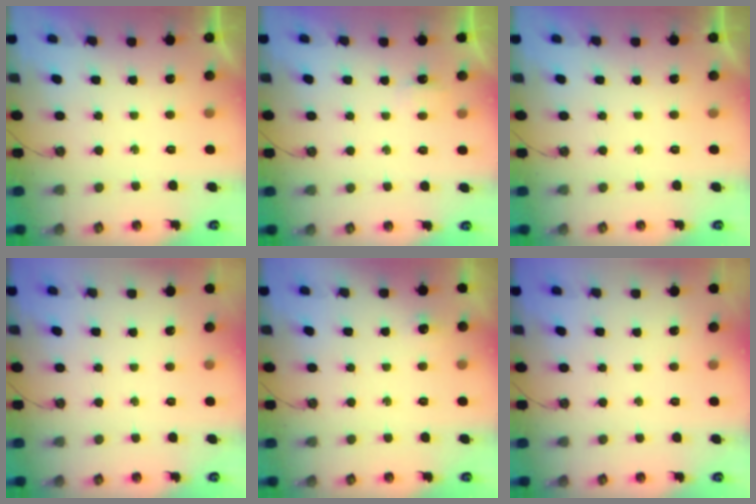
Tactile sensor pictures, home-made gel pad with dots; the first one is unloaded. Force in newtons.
{"total": 2.6, "press": 2.6, "slide": 0.4}
{"total": 0.0}
{"total": 0.0}
{"total": 4.9, "press": 4.8, "slide": 1.1}
{"total": 0.0}